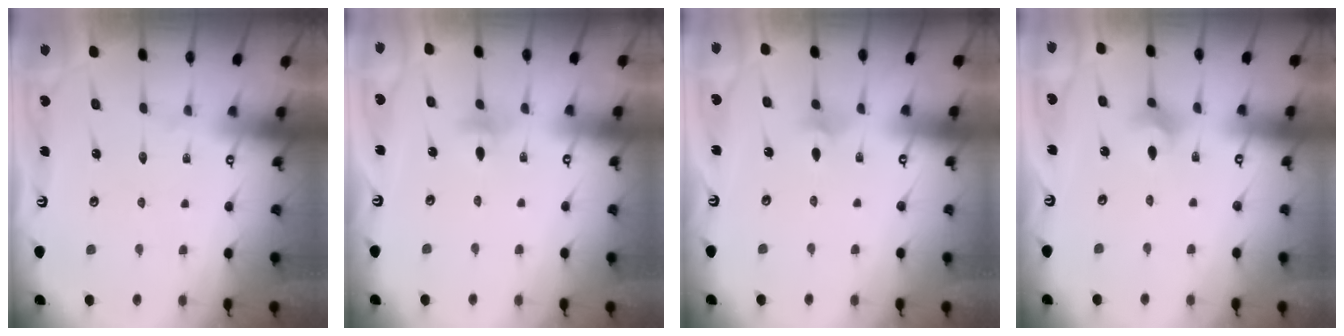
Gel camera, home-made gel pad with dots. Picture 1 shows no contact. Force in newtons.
{"total": 4.0, "press": 3.8, "slide": 1.2}
{"total": 3.9, "press": 3.8, "slide": 1.1}
{"total": 4.2, "press": 4.1, "slide": 0.8}